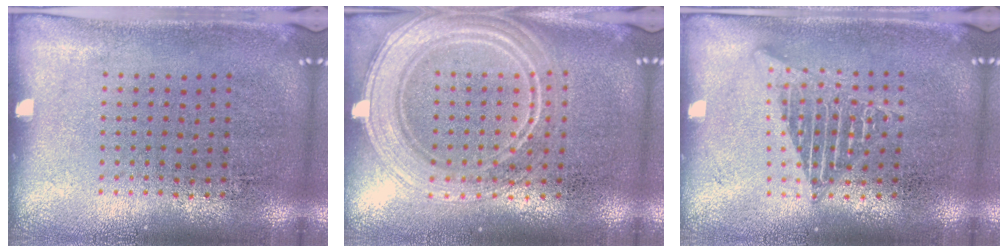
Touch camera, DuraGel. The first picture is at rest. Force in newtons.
{"total": 2.5, "press": 2.5, "slide": 0.4}
{"total": 2.4, "press": 2.4, "slide": 0.2}